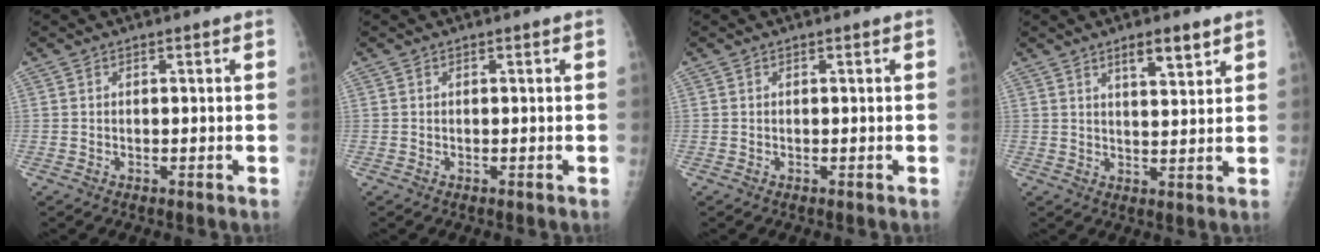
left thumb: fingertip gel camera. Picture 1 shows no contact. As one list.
[{"total": 0.0}, {"total": 0.0}, {"total": 5.4, "force": [3.4, 1.5, 3.9], "torque": [-0.050, -0.023, 0.055]}]